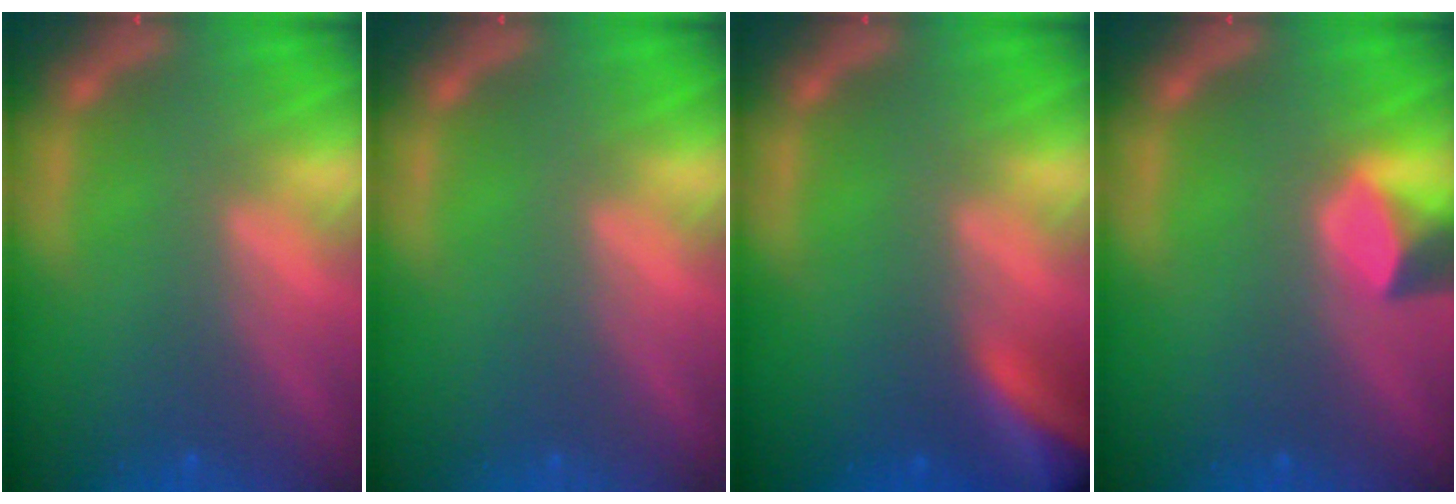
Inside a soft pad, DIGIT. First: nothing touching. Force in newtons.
{"total": 0.0}
{"total": 8.4}
{"total": 3.0}